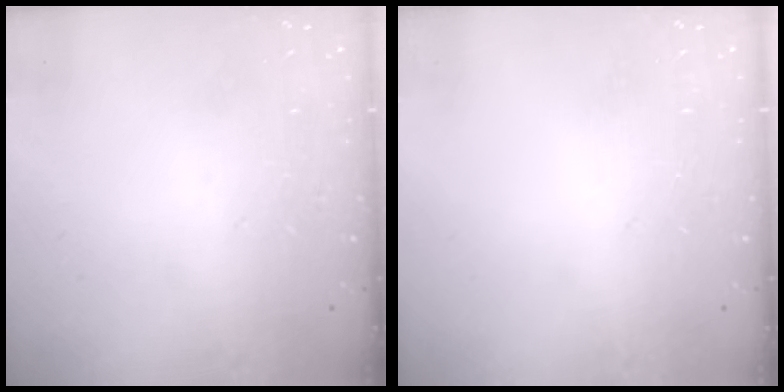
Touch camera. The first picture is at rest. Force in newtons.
{"total": 0.0}